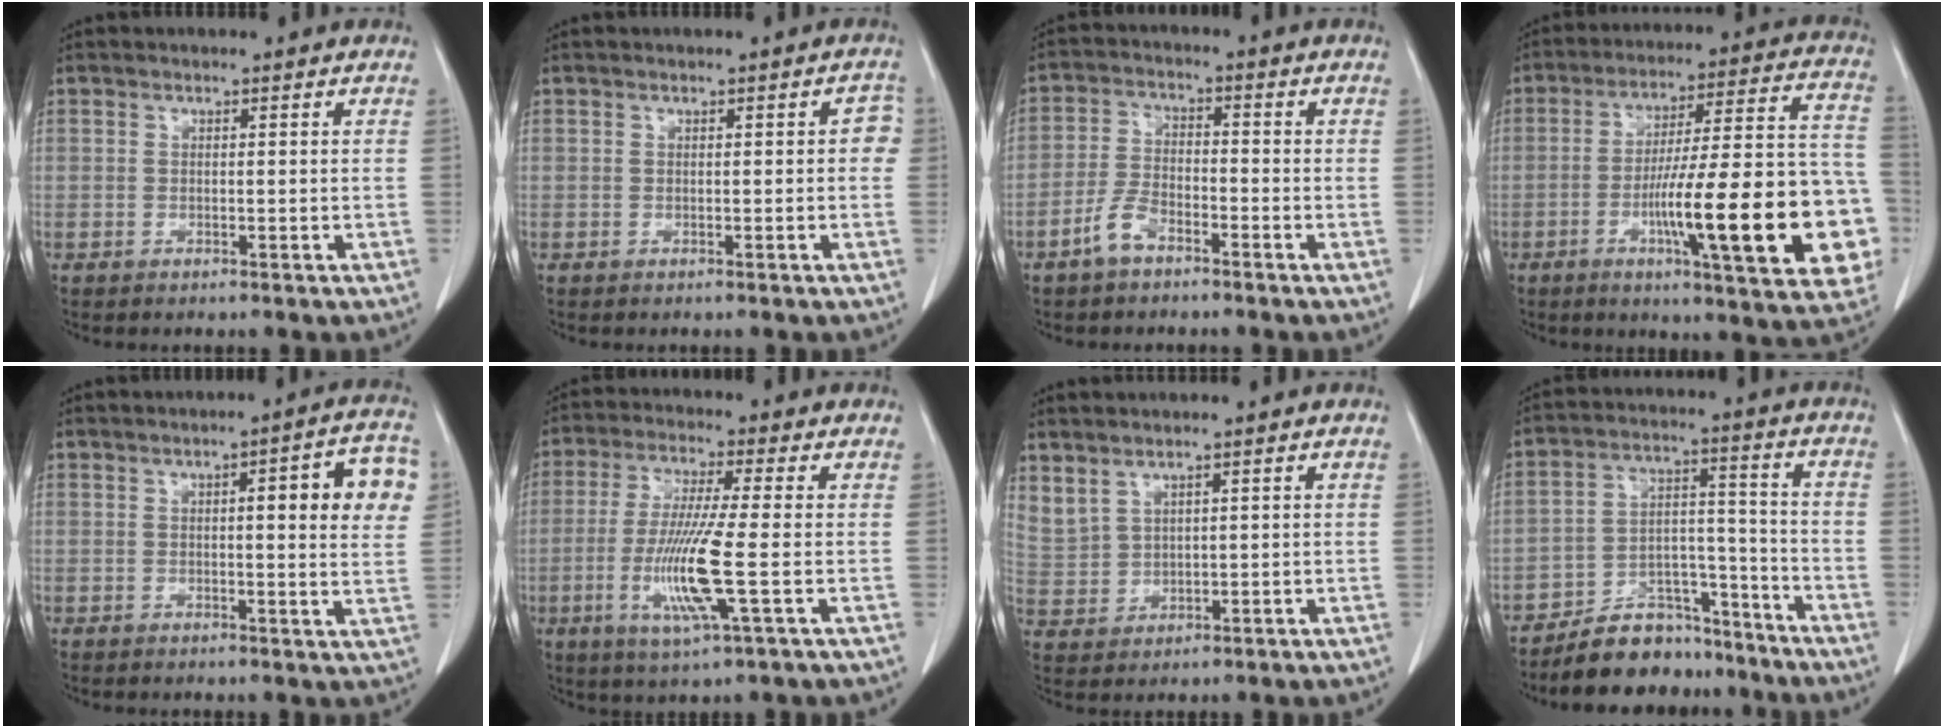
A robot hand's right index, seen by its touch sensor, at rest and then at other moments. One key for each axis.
{"total": 1.9, "fx": 0.1, "fy": 0.9, "fz": 1.6, "tx": -0.004, "ty": 0.010, "tz": -0.002}
{"total": 5.0, "fx": -3.4, "fy": 2.2, "fz": 2.9, "tx": -0.069, "ty": 0.004, "tz": -0.067}
{"total": 24.4, "fx": -6.7, "fy": 3.3, "fz": 23.2, "tx": -0.256, "ty": 0.018, "tz": -0.088}
{"total": 9.4, "fx": 2.2, "fy": 1.5, "fz": 9.1, "tx": -0.108, "ty": 0.013, "tz": 0.020}
{"total": 11.0, "fx": -2.5, "fy": -0.1, "fz": 10.7, "tx": -0.222, "ty": -0.020, "tz": -0.053}
{"total": 6.1, "fx": 4.4, "fy": 3.3, "fz": 2.6, "tx": -0.072, "ty": 0.004, "tz": 0.113}
{"total": 10.4, "fx": -9.1, "fy": 4.5, "fz": 2.0, "tx": -0.023, "ty": 0.048, "tz": -0.152}